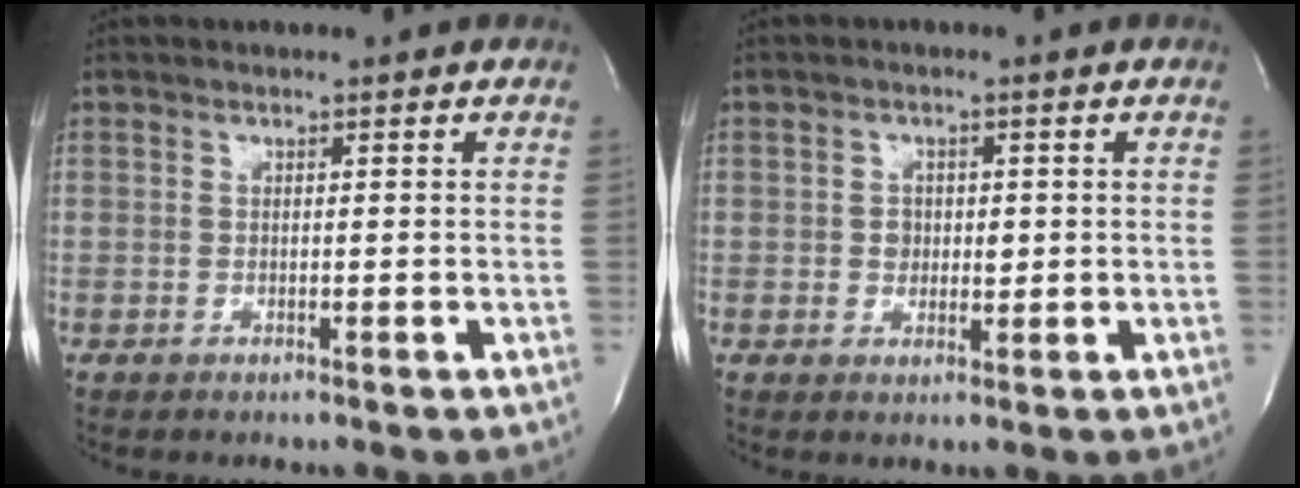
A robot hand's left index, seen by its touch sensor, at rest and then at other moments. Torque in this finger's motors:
{"motor_torque": [0.18, 0.08, 0.04, 0.00]}